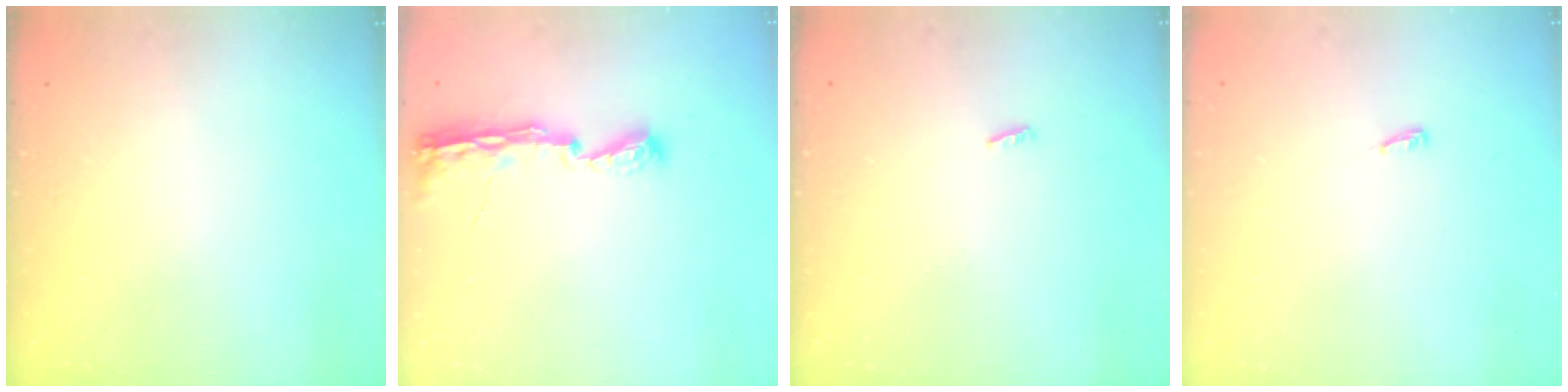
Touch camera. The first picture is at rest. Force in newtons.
{"total": 8.0, "press": 8.0, "slide": 0.8}
{"total": 2.3, "press": 2.1, "slide": 0.8}
{"total": 3.4, "press": 3.3, "slide": 0.7}